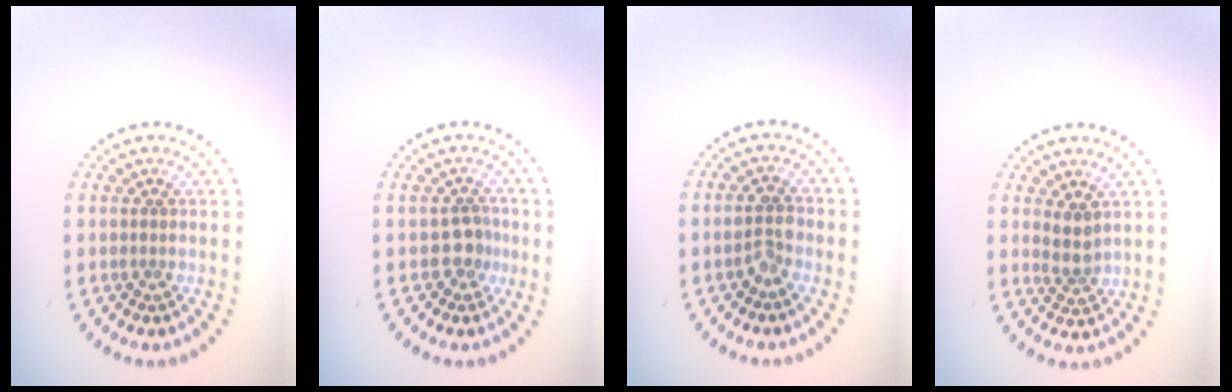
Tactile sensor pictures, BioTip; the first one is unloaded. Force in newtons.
{"total": 1.7, "press": 1.4, "slide": 0.9}
{"total": 1.9, "press": 1.9, "slide": 0.5}
{"total": 1.8, "press": 1.6, "slide": 0.9}